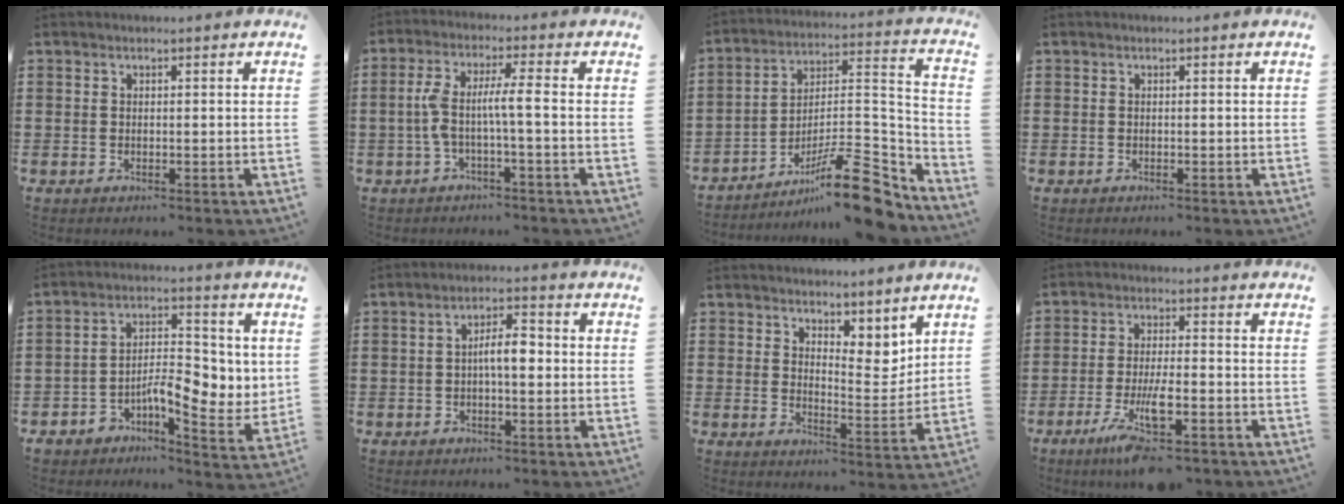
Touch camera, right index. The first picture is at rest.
{"total": 5.3, "force": [-1.0, 0.2, 5.3], "torque": [-0.115, -0.005, -0.028]}
{"total": 14.8, "force": [-10.4, 3.3, 10.0], "torque": [-0.135, 0.044, -0.181]}
{"total": 0.0}
{"total": 7.4, "force": [-1.5, 4.2, 5.9], "torque": [-0.091, 0.005, -0.031]}
{"total": 4.3, "force": [-0.3, 1.3, 4.0], "torque": [-0.073, 0.007, -0.008]}
{"total": 5.2, "force": [4.4, 2.2, 1.5], "torque": [-0.028, -0.020, 0.081]}
{"total": 7.2, "force": [-4.4, 1.3, 5.5], "torque": [-0.131, -0.018, -0.089]}